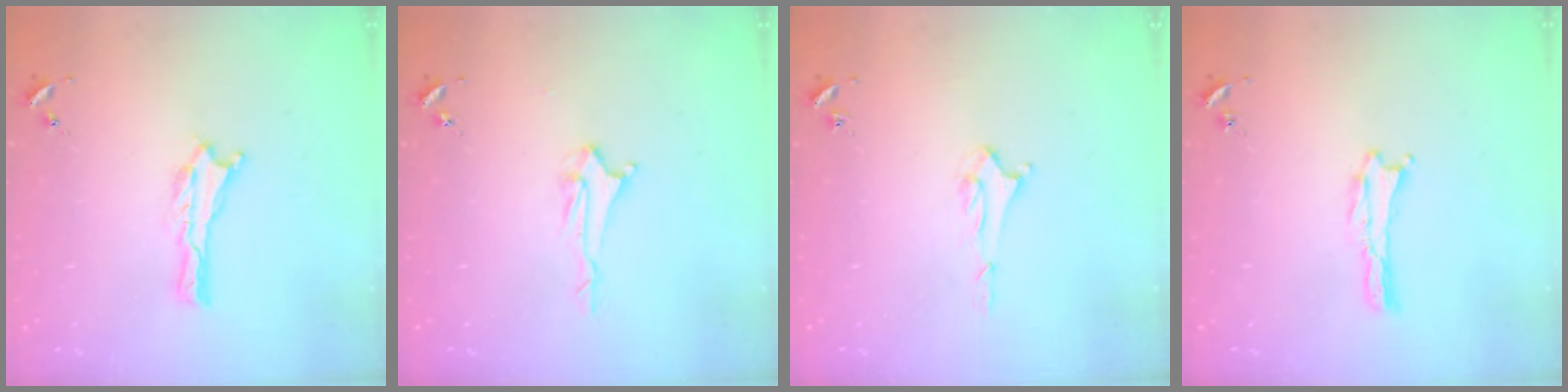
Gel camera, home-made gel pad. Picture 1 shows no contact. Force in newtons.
{"total": 2.0, "press": 2.0, "slide": 0.4}
{"total": 1.7, "press": 1.6, "slide": 0.4}
{"total": 0.0}